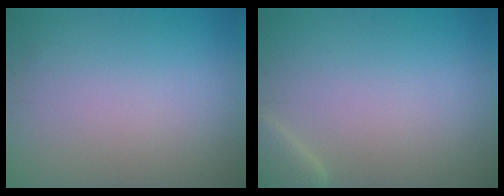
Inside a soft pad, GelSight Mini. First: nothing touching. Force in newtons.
{"total": 1.9, "press": 1.9, "slide": 0.2}